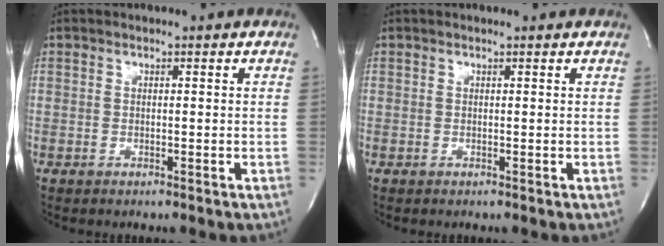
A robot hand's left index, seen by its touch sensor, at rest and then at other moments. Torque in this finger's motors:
{"motor_torque": [0.11, -0.07, -0.05, -0.01]}